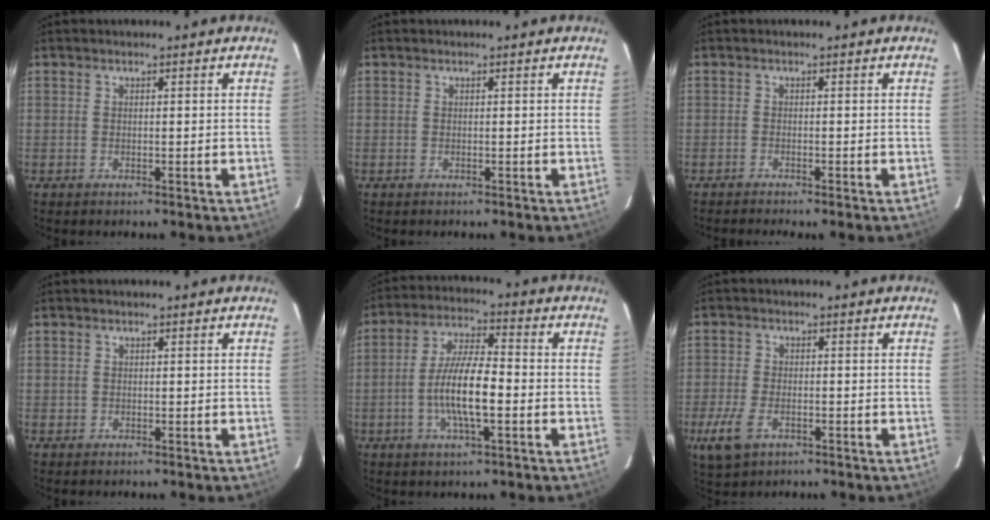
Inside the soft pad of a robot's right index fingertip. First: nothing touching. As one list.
[{"total": 0.0}, {"total": 1.6, "force": [-1.5, -0.2, 0.7], "torque": [-0.020, -0.007, -0.025]}, {"total": 0.8, "force": [-0.3, 0.7, 0.0], "torque": [0.003, 0.000, -0.003]}, {"total": 10.3, "force": [-2.5, 2.4, 9.7], "torque": [-0.192, 0.004, -0.048]}, {"total": 7.2, "force": [-3.5, 4.0, 4.9], "torque": [-0.125, -0.012, -0.063]}]